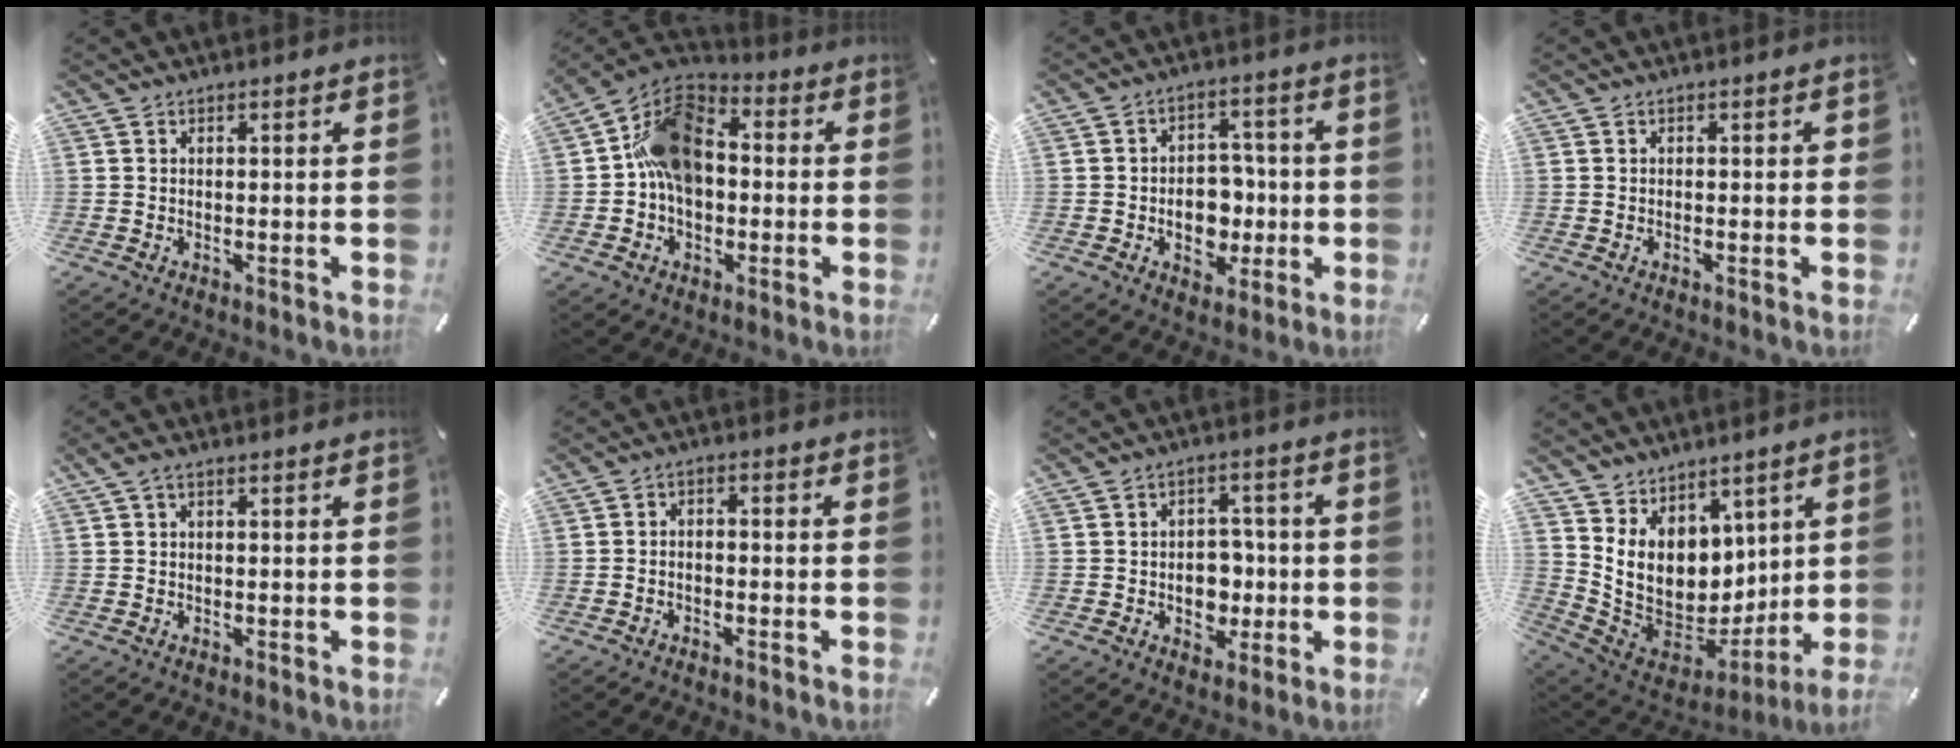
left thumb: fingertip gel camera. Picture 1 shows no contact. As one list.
[{"total": 14.3, "force": [0.3, 11.0, 9.1], "torque": [-0.172, 0.027, 0.006]}, {"total": 9.0, "force": [-1.8, 7.1, 5.1], "torque": [-0.065, 0.013, -0.028]}, {"total": 0.8, "force": [-0.1, 0.3, 0.7], "torque": [-0.014, 0.001, -0.003]}, {"total": 1.5, "force": [0.3, 0.4, 1.4], "torque": [-0.029, 0.003, 0.005]}, {"total": 2.3, "force": [-2.0, 0.9, 0.8], "torque": [-0.012, 0.012, -0.040]}, {"total": 7.2, "force": [-1.1, 6.0, 3.9], "torque": [-0.041, 0.007, -0.019]}, {"total": 11.7, "force": [4.5, 9.6, 4.7], "torque": [-0.126, -0.048, 0.097]}]